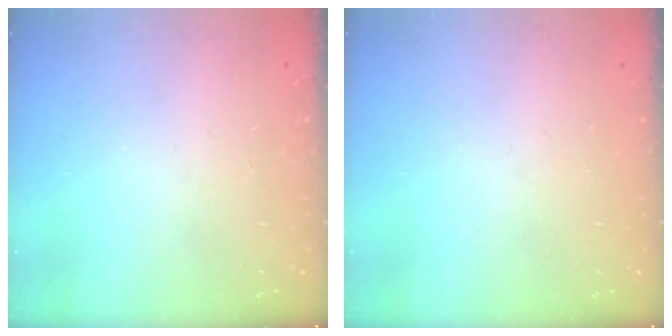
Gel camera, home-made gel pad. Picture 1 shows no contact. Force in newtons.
{"total": 1.5, "press": 1.4, "slide": 0.2}